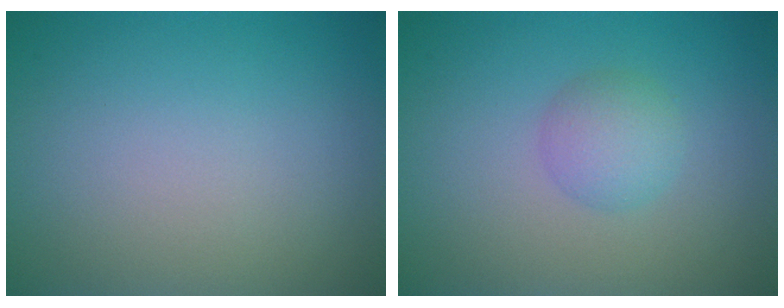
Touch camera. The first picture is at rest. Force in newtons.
{"total": 2.3, "press": 2.3, "slide": 0.1}